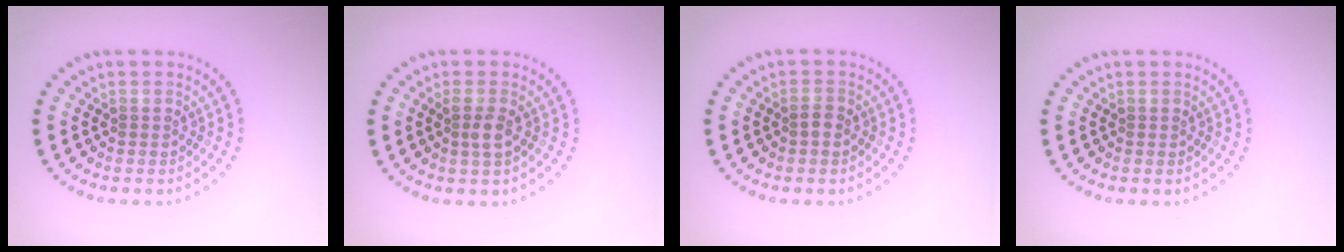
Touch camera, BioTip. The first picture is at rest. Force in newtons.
{"total": 1.5, "press": 1.3, "slide": 0.8}
{"total": 0.8, "press": 0.8, "slide": 0.1}
{"total": 0.0}